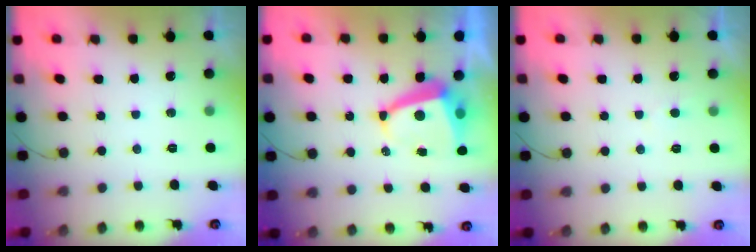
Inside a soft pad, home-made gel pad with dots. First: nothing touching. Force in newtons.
{"total": 6.5, "press": 6.4, "slide": 0.9}
{"total": 2.0, "press": 2.0, "slide": 0.2}